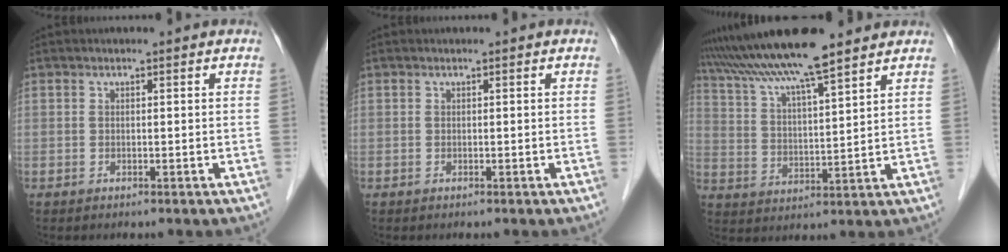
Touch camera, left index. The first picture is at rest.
{"total": 0.0}
{"total": 13.8, "force": [11.5, 0.3, 7.6], "torque": [-0.139, 0.020, 0.199]}